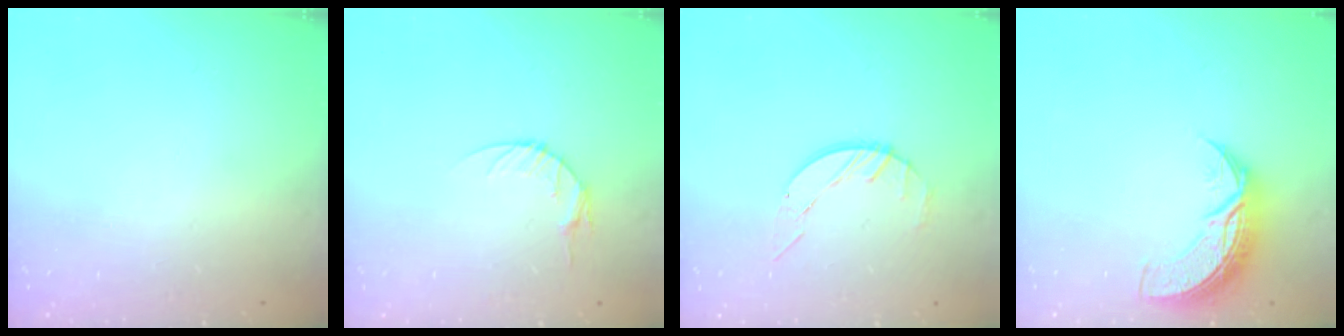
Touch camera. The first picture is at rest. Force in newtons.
{"total": 4.6, "press": 4.6, "slide": 0.6}
{"total": 3.6, "press": 3.6, "slide": 0.4}
{"total": 9.0, "press": 9.0, "slide": 0.6}